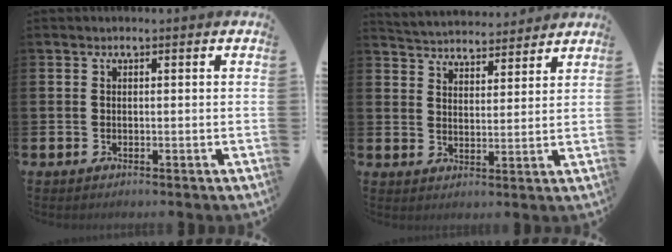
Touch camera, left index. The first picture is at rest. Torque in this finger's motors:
{"motor_torque": [0.98, -1.16, 0.29, 0.08]}